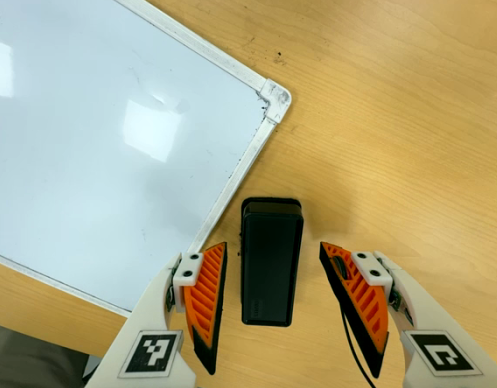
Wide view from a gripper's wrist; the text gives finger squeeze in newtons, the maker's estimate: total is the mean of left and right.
{"total": 0.0}